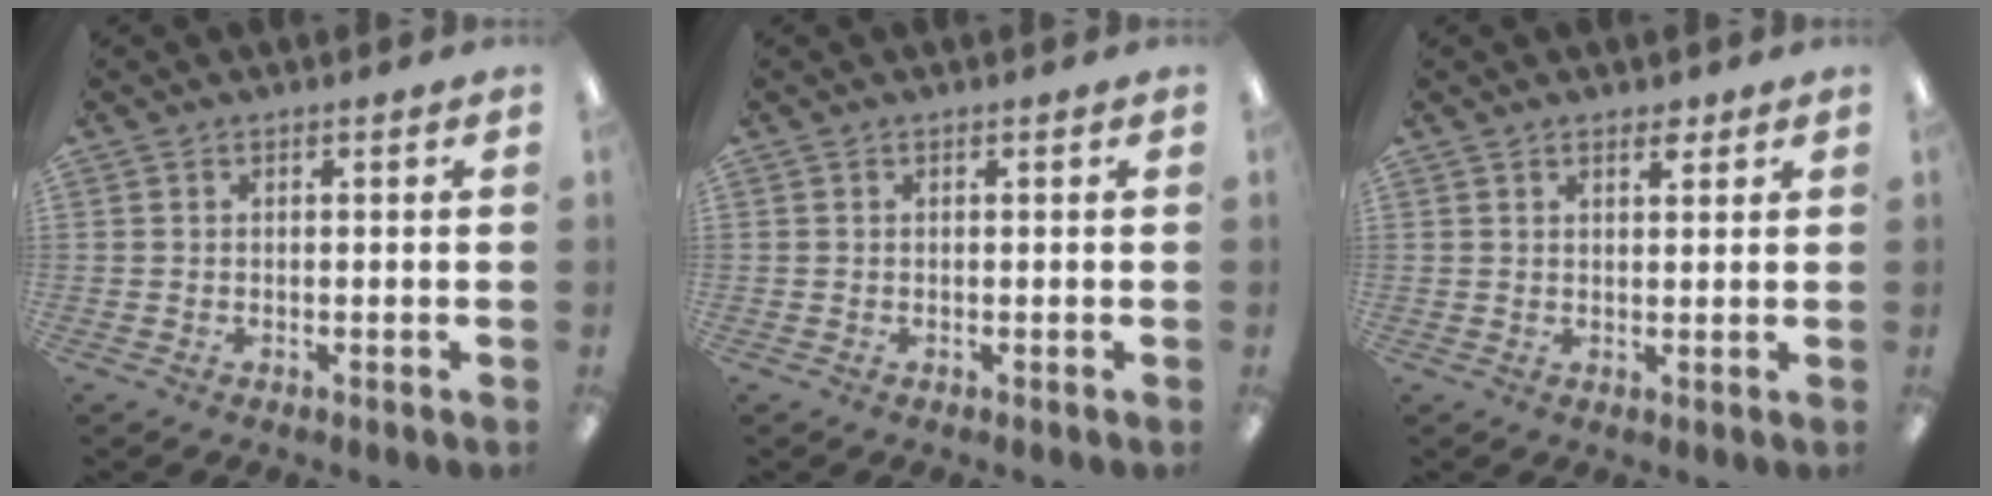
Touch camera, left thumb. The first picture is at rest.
{"total": 0.0}
{"total": 2.8, "force": [2.2, 1.2, 1.3], "torque": [-0.014, -0.006, 0.036]}